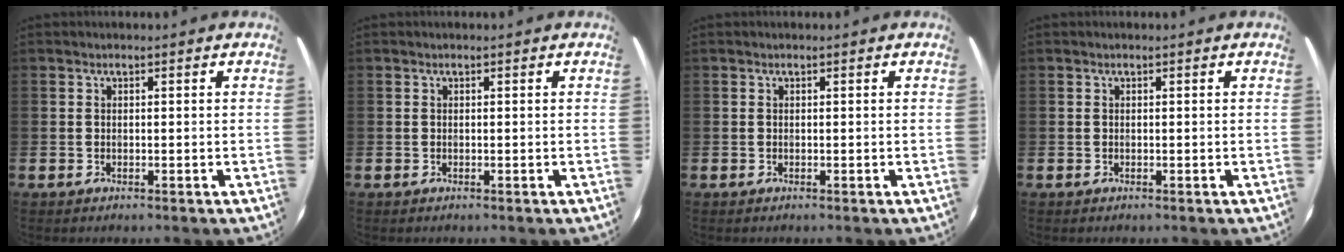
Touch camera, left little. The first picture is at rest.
{"total": 0.0}
{"total": 0.0}
{"total": 0.0}